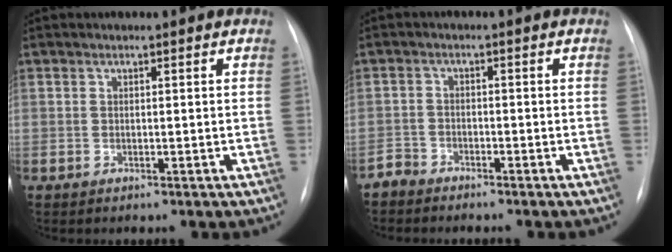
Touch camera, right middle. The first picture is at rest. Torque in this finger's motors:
{"motor_torque": [0.11, -0.16, -0.01, 0.01]}